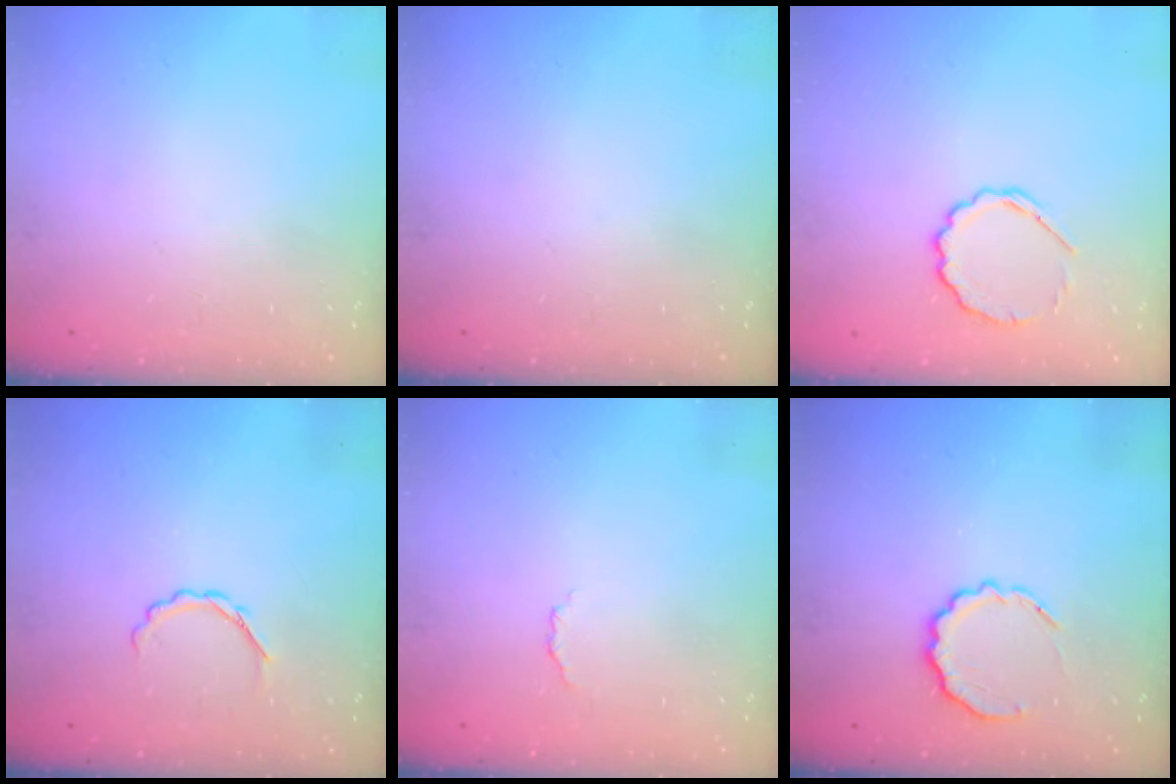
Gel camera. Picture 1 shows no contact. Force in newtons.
{"total": 0.0}
{"total": 7.4, "press": 7.1, "slide": 2.0}
{"total": 3.0, "press": 2.8, "slide": 0.9}
{"total": 2.9, "press": 2.8, "slide": 0.7}
{"total": 9.1, "press": 9.0, "slide": 1.6}